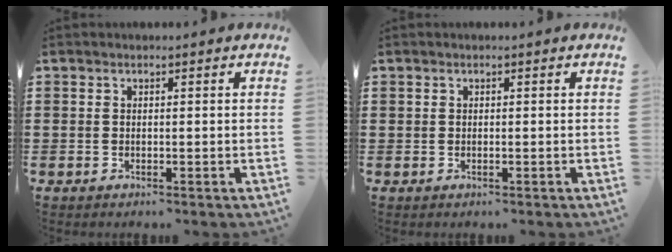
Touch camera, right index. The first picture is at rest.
{"total": 0.0}